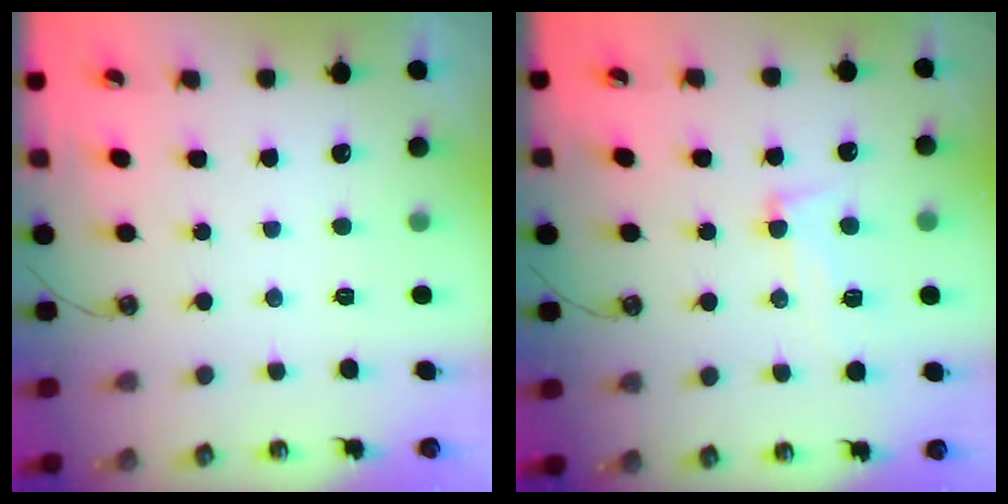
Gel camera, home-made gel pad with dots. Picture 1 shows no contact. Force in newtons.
{"total": 8.3, "press": 8.2, "slide": 1.6}